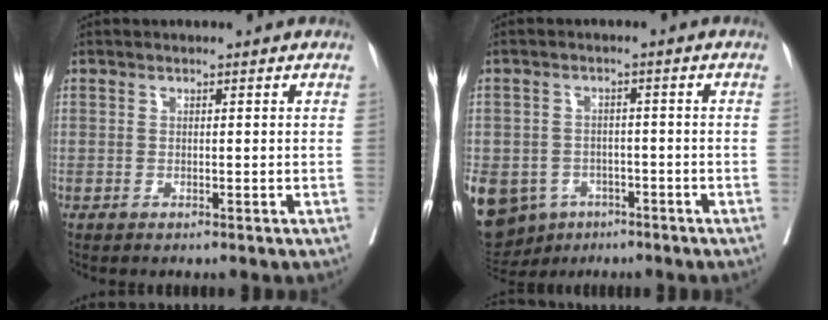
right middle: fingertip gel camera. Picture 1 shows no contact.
{"total": 16.3, "force": [-7.7, 12.9, 6.3], "torque": [-0.190, -0.002, -0.102]}